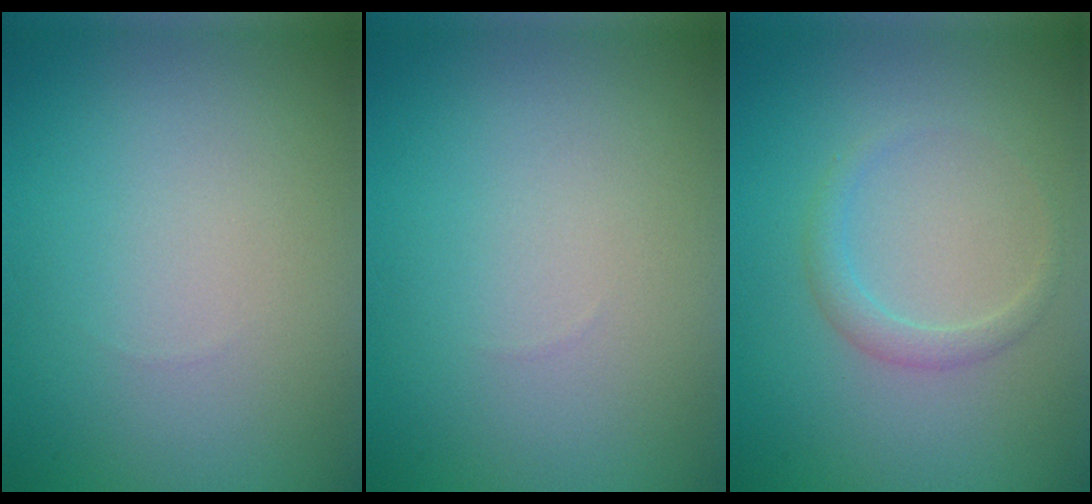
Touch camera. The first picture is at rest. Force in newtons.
{"total": 0.0}
{"total": 1.5, "press": 1.5, "slide": 0.2}